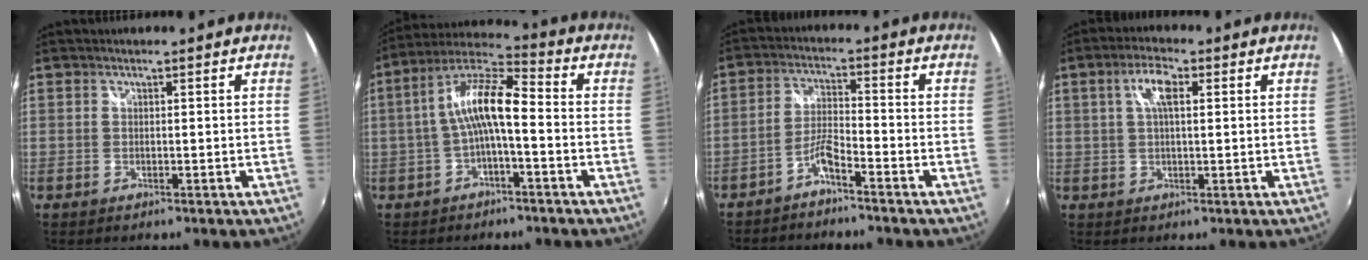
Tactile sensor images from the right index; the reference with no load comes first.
{"total": 10.1, "force": [-1.8, 2.6, 9.6], "torque": [-0.200, 0.022, -0.036]}
{"total": 4.1, "force": [-3.2, 0.2, 2.5], "torque": [-0.065, 0.013, -0.064]}
{"total": 5.2, "force": [1.5, 1.8, 4.6], "torque": [-0.084, 0.013, 0.027]}